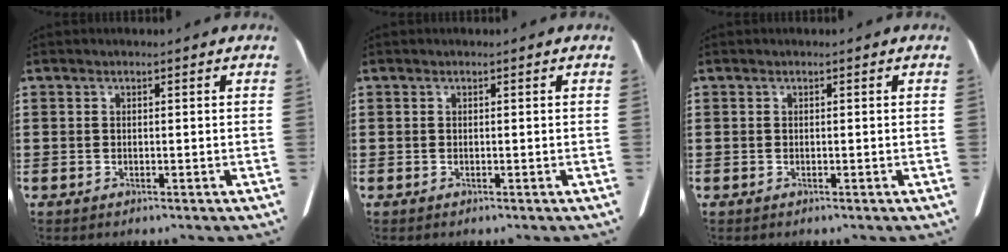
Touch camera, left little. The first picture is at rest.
{"total": 0.0}
{"total": 0.0}